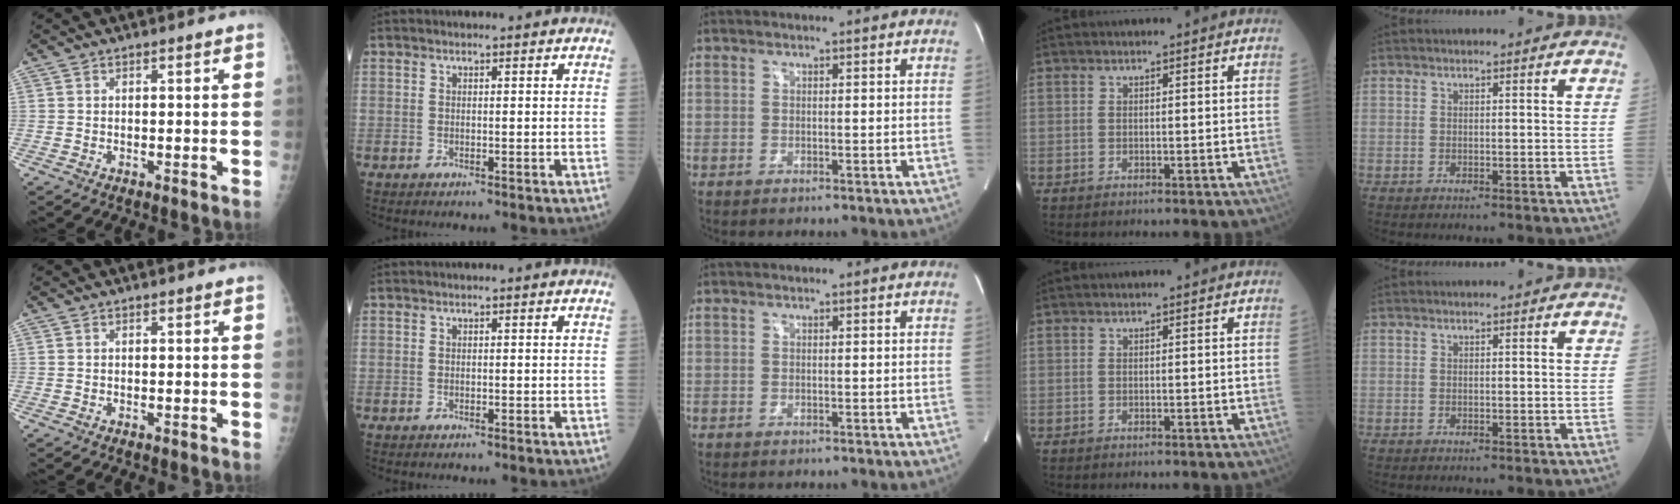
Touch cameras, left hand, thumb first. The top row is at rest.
{}